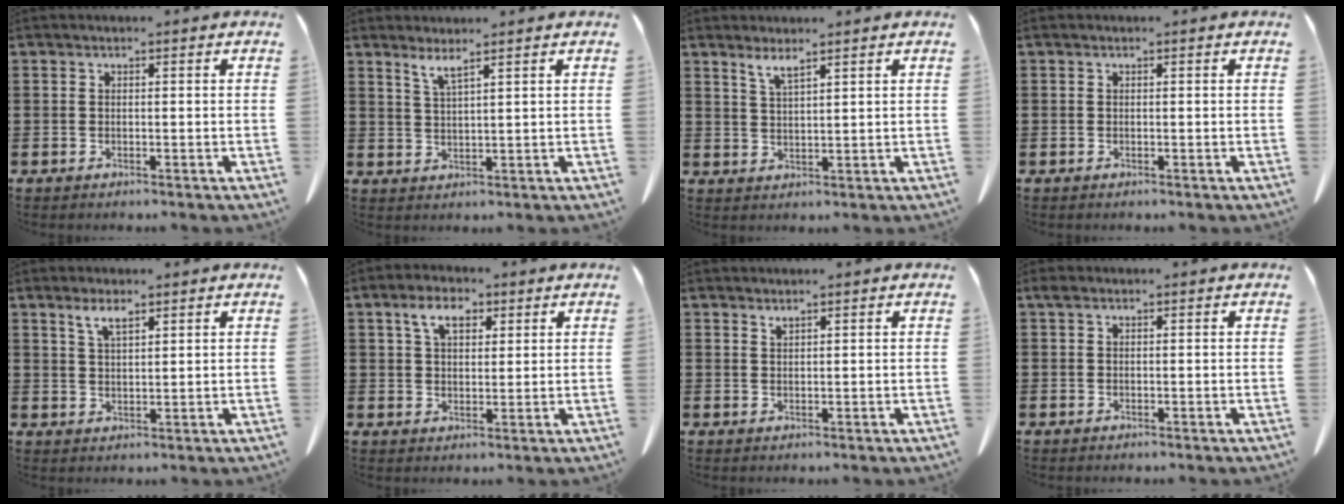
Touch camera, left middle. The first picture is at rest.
{"total": 2.6, "force": [2.1, -0.2, 1.5], "torque": [-0.035, -0.003, 0.040]}
{"total": 2.7, "force": [2.2, 0.1, 1.4], "torque": [-0.033, -0.002, 0.042]}
{"total": 0.0}
{"total": 3.2, "force": [2.3, 0.8, 2.1], "torque": [-0.040, -0.002, 0.040]}
{"total": 5.2, "force": [2.8, 2.9, 3.3], "torque": [-0.070, 0.009, 0.048]}
{"total": 1.0, "force": [0.9, 0.0, 0.4], "torque": [-0.010, -0.005, 0.020]}
{"total": 0.8, "force": [0.4, 0.5, 0.4], "torque": [-0.011, 0.004, 0.007]}